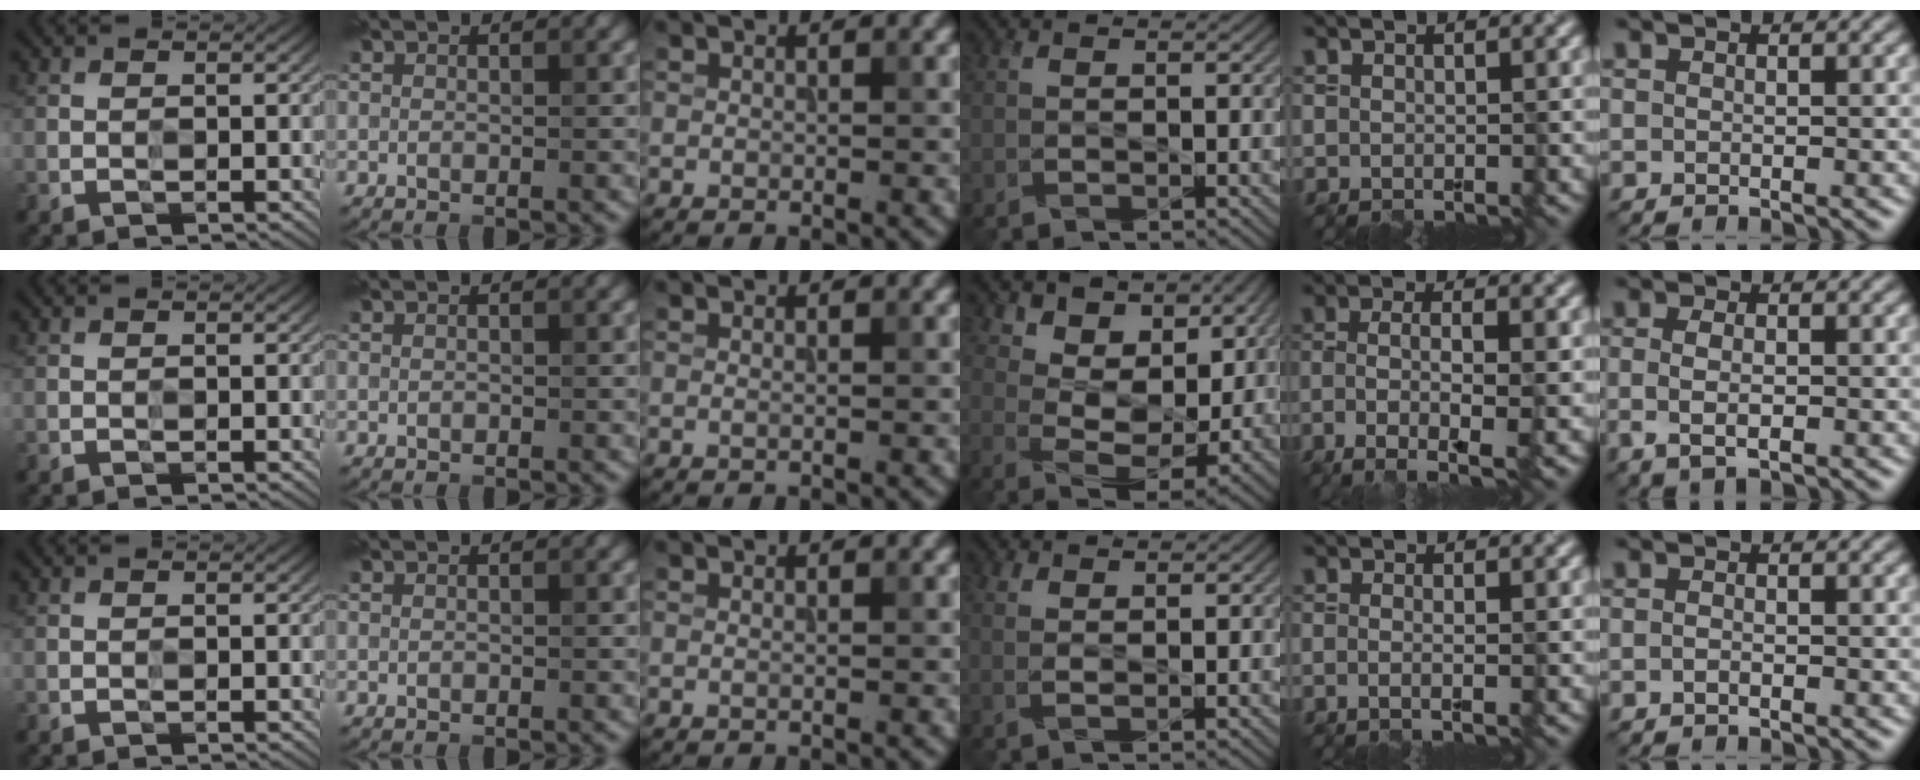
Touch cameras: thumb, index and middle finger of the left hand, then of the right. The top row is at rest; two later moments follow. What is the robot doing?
{"motion": "wipe", "object": "paper plate"}